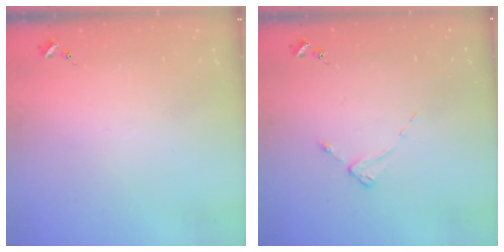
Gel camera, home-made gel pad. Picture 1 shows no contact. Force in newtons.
{"total": 2.1, "press": 2.0, "slide": 0.4}